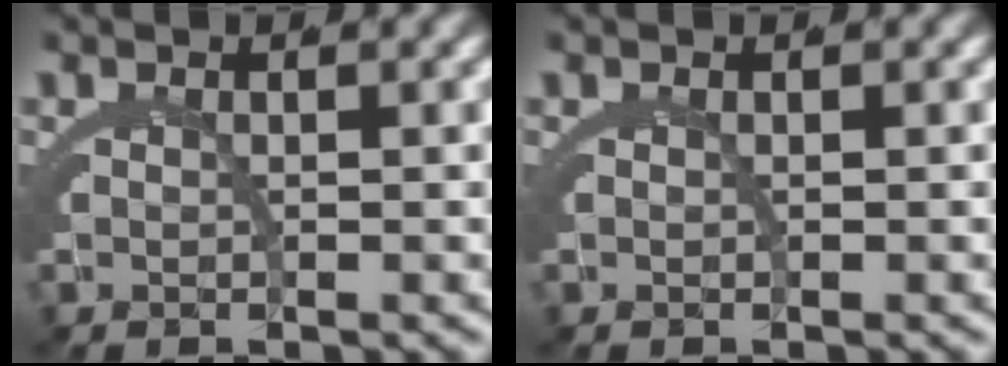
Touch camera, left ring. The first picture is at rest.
{"total": 0.0}